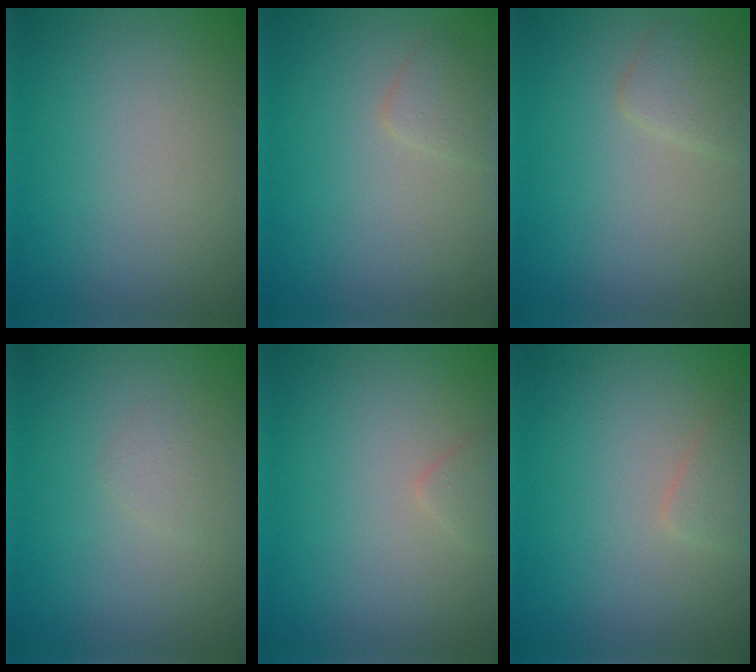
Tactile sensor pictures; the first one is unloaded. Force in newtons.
{"total": 1.3, "press": 1.3, "slide": 0.1}
{"total": 1.7, "press": 1.7, "slide": 0.1}
{"total": 0.8, "press": 0.8, "slide": 0.0}
{"total": 0.8, "press": 0.8, "slide": 0.0}
{"total": 1.2, "press": 1.2, "slide": 0.1}